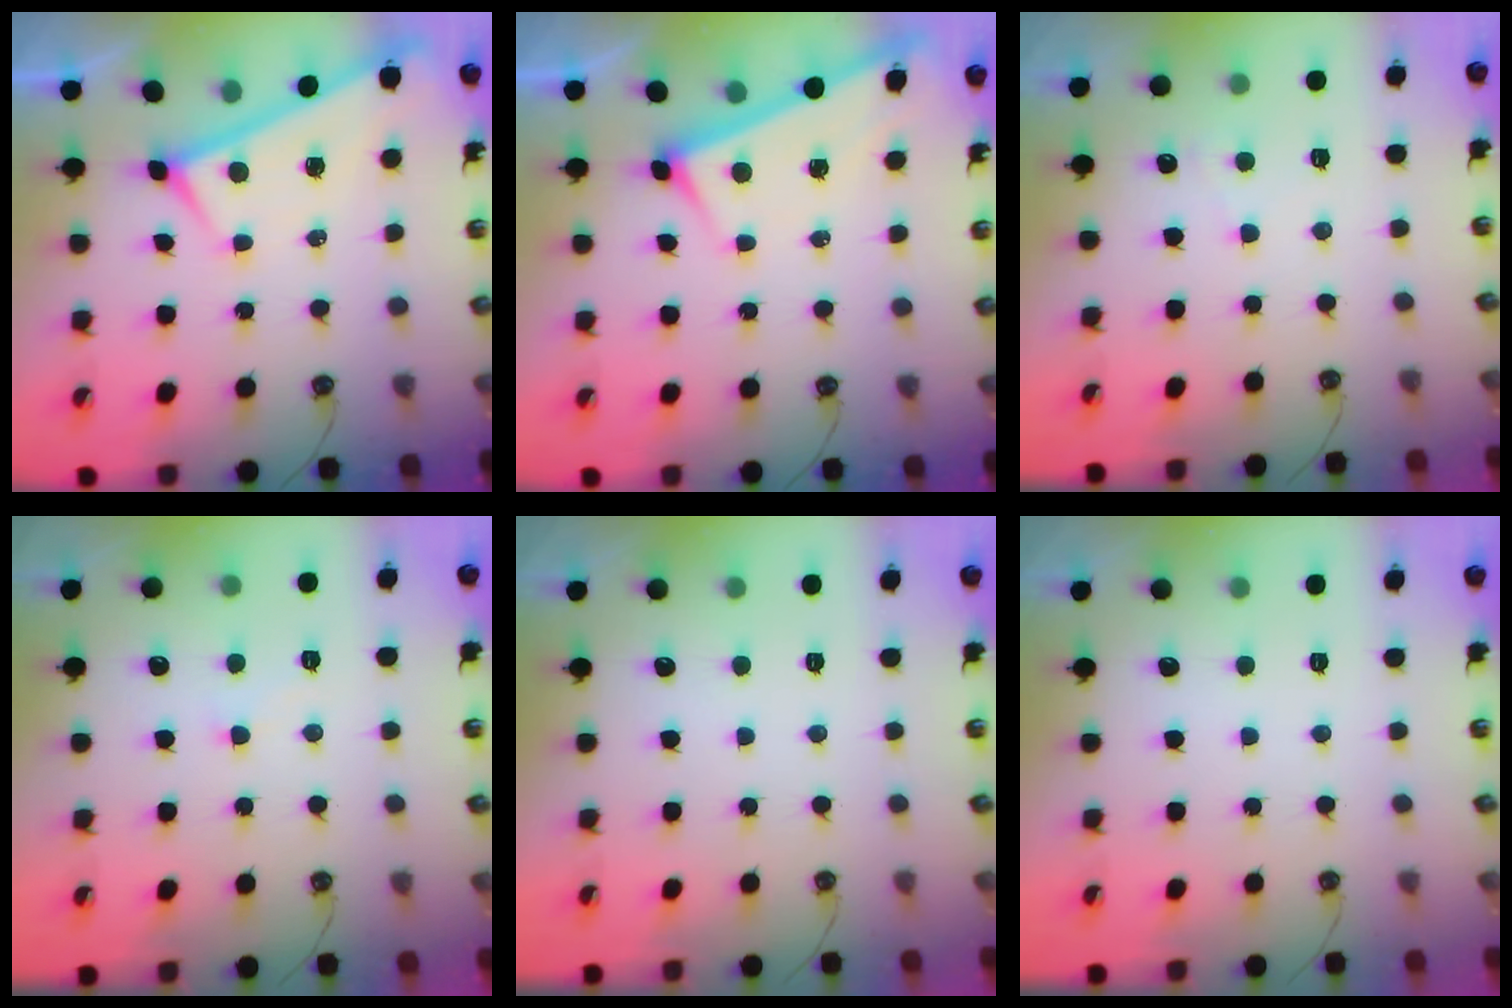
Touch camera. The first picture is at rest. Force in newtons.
{"total": 2.9, "press": 2.9, "slide": 0.1}
{"total": 5.4, "press": 5.4, "slide": 0.4}
{"total": 2.0, "press": 2.0, "slide": 0.4}
{"total": 0.0}
{"total": 0.0}